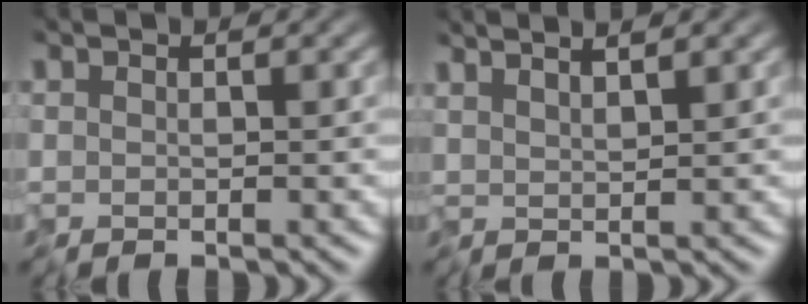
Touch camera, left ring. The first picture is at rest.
{"total": 2.8, "force": [2.2, 0.6, 1.8], "torque": [-0.024, 0.009, 0.017]}